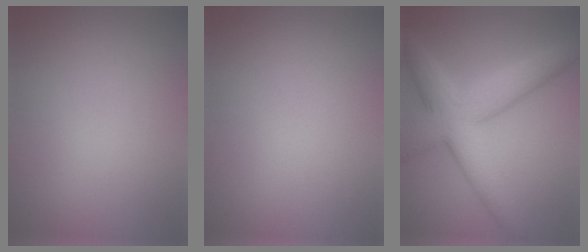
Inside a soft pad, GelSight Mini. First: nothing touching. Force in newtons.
{"total": 0.0}
{"total": 7.7, "press": 7.7, "slide": 0.1}